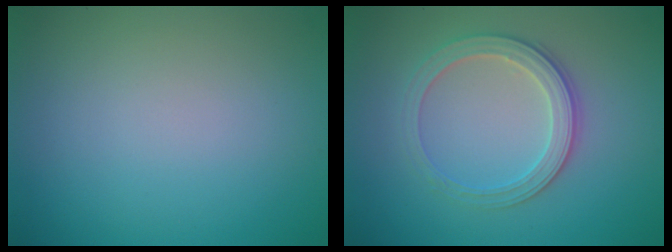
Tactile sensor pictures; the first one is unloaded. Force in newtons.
{"total": 3.1, "press": 2.9, "slide": 1.0}